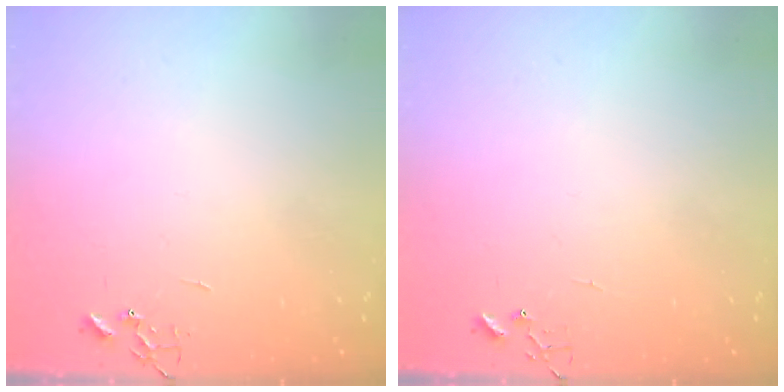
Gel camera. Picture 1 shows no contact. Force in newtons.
{"total": 3.9, "press": 3.9, "slide": 0.4}